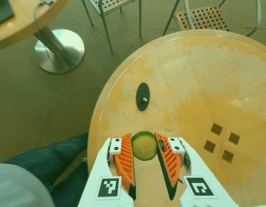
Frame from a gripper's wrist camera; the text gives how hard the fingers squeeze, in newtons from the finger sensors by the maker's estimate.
{"total": 7.9, "left": 7.7, "right": 8.2}